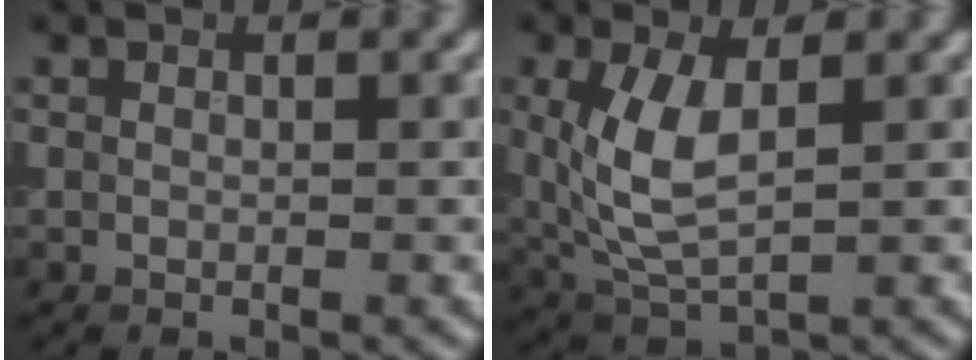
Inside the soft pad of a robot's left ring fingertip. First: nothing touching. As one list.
[{"total": 5.4, "force": [0.9, 2.5, 4.8], "torque": [-0.115, -0.002, 0.024]}]